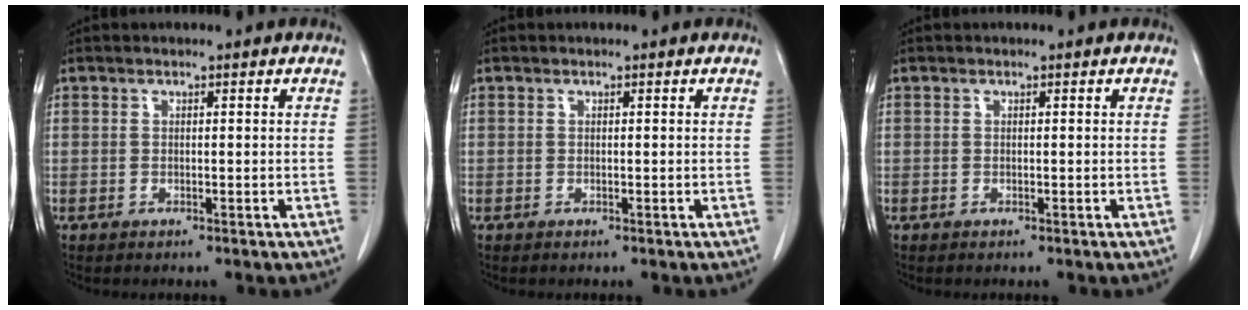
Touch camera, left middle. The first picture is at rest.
{"total": 0.0}
{"total": 0.0}